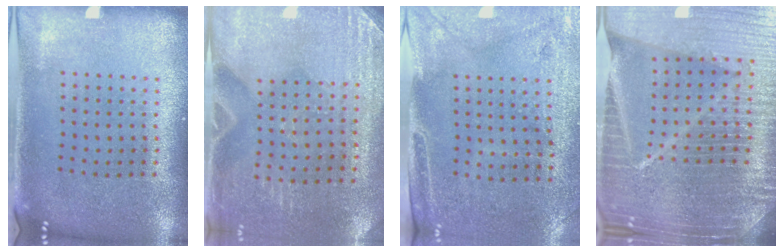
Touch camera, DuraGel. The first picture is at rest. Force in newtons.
{"total": 3.0, "press": 2.8, "slide": 1.0}
{"total": 2.9, "press": 2.5, "slide": 1.5}
{"total": 7.2, "press": 6.1, "slide": 3.7}